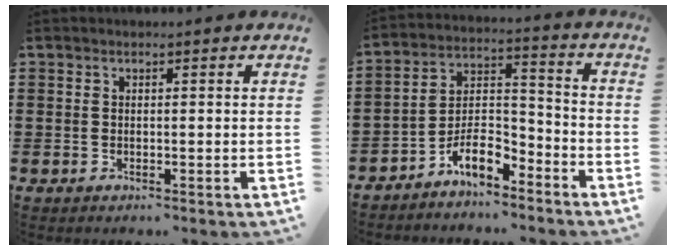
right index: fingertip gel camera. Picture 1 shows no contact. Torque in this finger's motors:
{"motor_torque": [0.03, 0.27, 0.14, 0.04]}